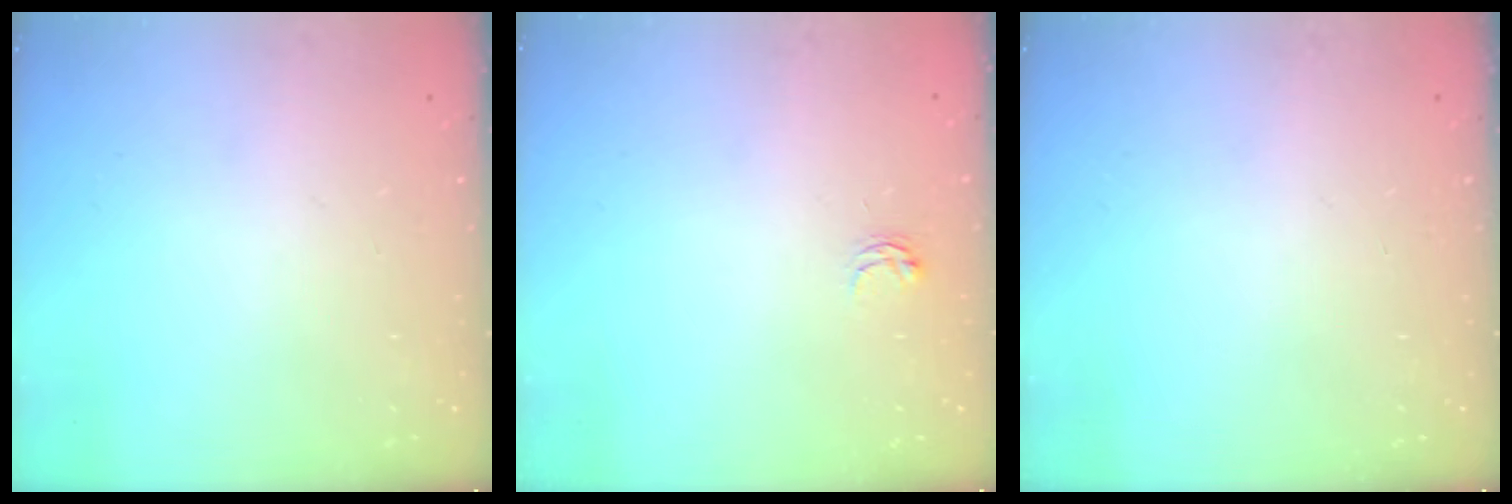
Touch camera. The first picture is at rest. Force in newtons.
{"total": 2.9, "press": 2.9, "slide": 0.4}
{"total": 0.0}